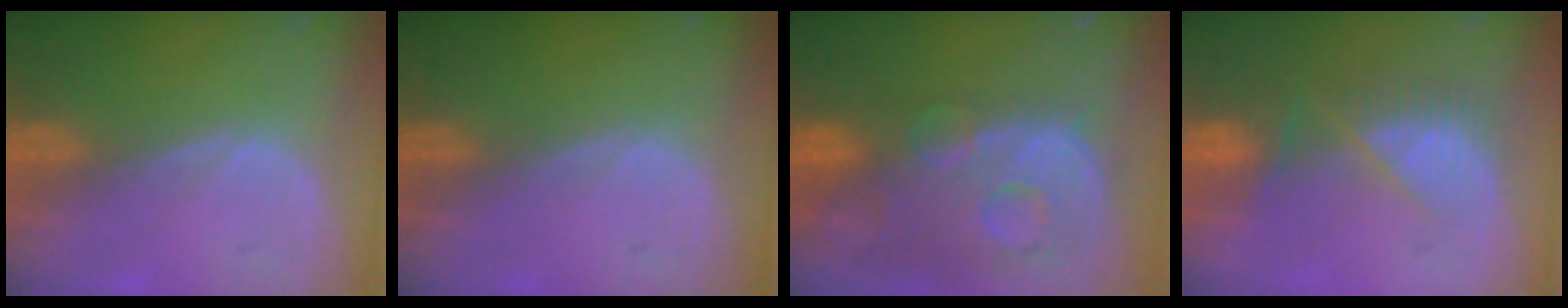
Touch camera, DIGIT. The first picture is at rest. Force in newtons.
{"total": 0.0}
{"total": 13.8, "press": 11.3, "slide": 8.0}
{"total": 7.5, "press": 6.7, "slide": 3.4}